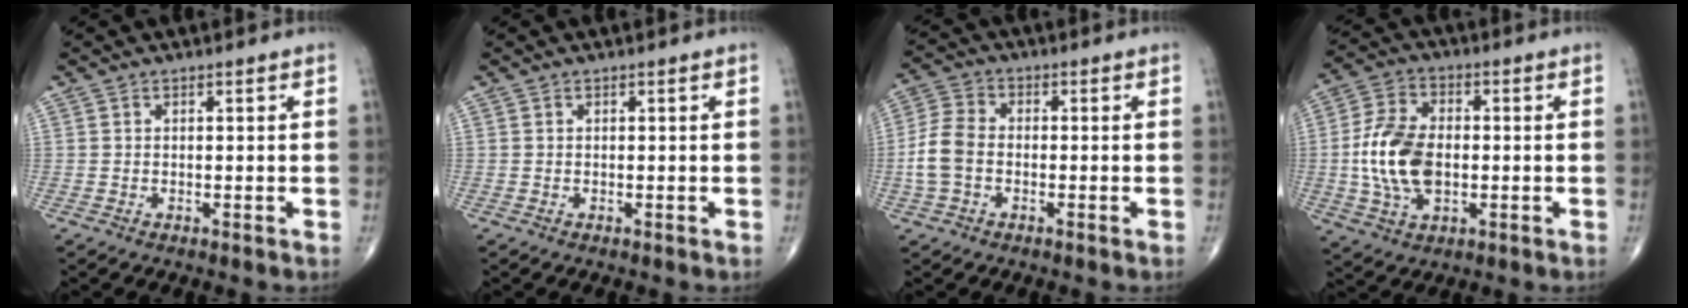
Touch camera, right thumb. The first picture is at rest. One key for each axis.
{"total": 0.0}
{"total": 7.0, "fx": -1.4, "fy": 4.8, "fz": 5.0, "tx": -0.111, "ty": 0.020, "tz": -0.035}
{"total": 13.1, "fx": -1.0, "fy": 8.0, "fz": 10.4, "tx": -0.199, "ty": 0.011, "tz": -0.017}